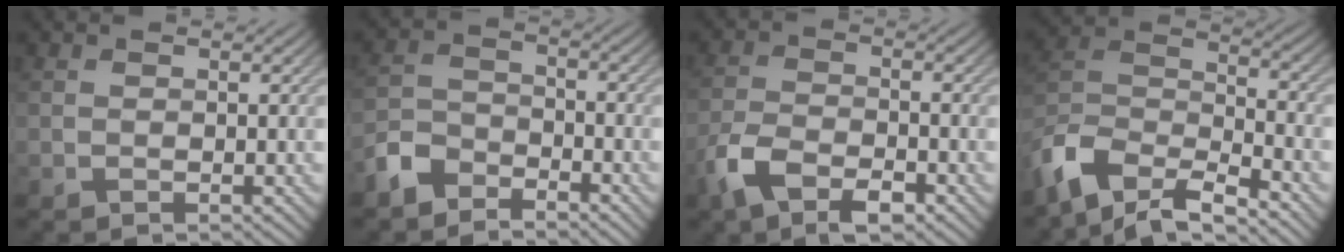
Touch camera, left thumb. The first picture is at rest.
{"total": 4.9, "force": [-4.0, 2.3, 1.6], "torque": [-0.039, 0.001, -0.097]}
{"total": 6.5, "force": [-4.0, 3.0, 4.3], "torque": [-0.092, -0.002, -0.088]}
{"total": 10.0, "force": [-7.5, 3.8, 5.4], "torque": [-0.128, -0.006, -0.153]}